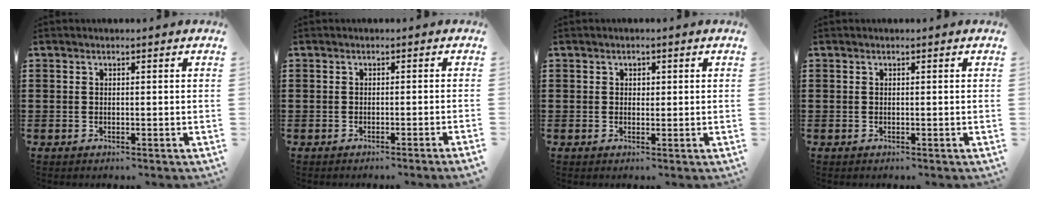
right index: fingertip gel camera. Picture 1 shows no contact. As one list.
[{"total": 0.9, "force": [-0.7, -0.3, 0.5], "torque": [-0.010, -0.001, -0.015]}, {"total": 1.0, "force": [0.2, 0.9, 0.5], "torque": [-0.011, 0.006, 0.005]}, {"total": 0.0}]